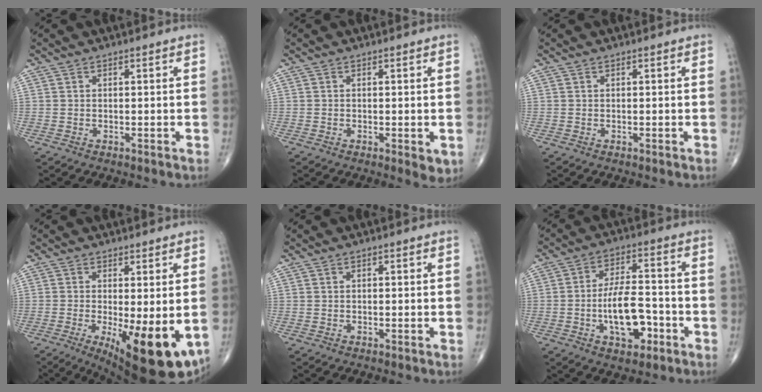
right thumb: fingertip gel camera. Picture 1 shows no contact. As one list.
[{"total": 2.6, "force": [-0.6, 0.9, 2.4], "torque": [-0.029, -0.007, -0.007]}, {"total": 0.0}, {"total": 15.1, "force": [-4.0, 4.8, 13.7], "torque": [-0.171, -0.026, -0.041]}, {"total": 0.6, "force": [0.1, 0.3, 0.5], "torque": [-0.008, 0.002, 0.002]}, {"total": 11.1, "force": [-3.5, 5.3, 9.1], "torque": [-0.144, 0.026, -0.057]}]